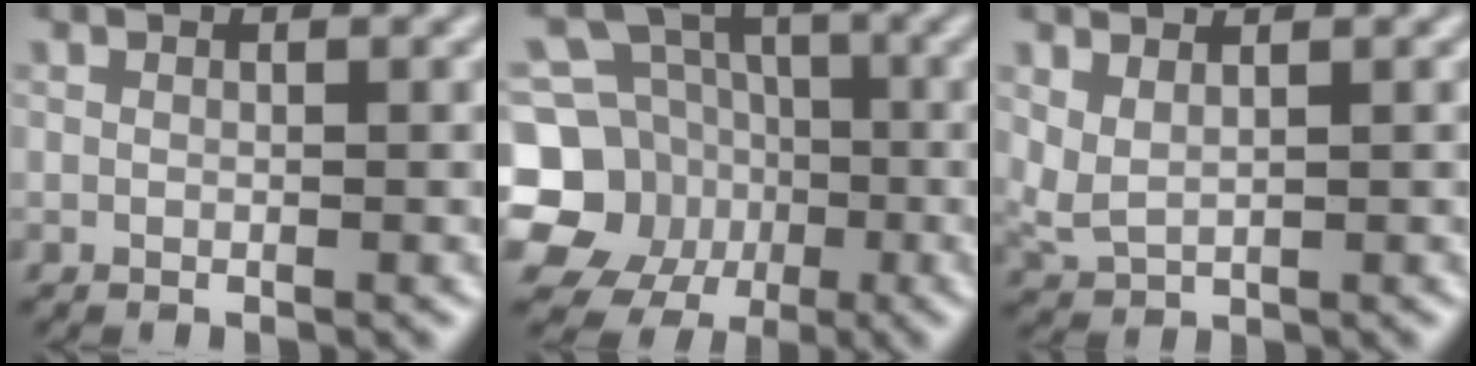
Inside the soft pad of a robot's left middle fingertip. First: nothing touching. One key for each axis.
{"total": 9.9, "fx": -2.2, "fy": 8.9, "fz": 3.6, "tx": -0.069, "ty": -0.011, "tz": -0.068}
{"total": 1.8, "fx": 1.3, "fy": 0.6, "fz": 1.1, "tx": -0.031, "ty": -0.004, "tz": 0.031}